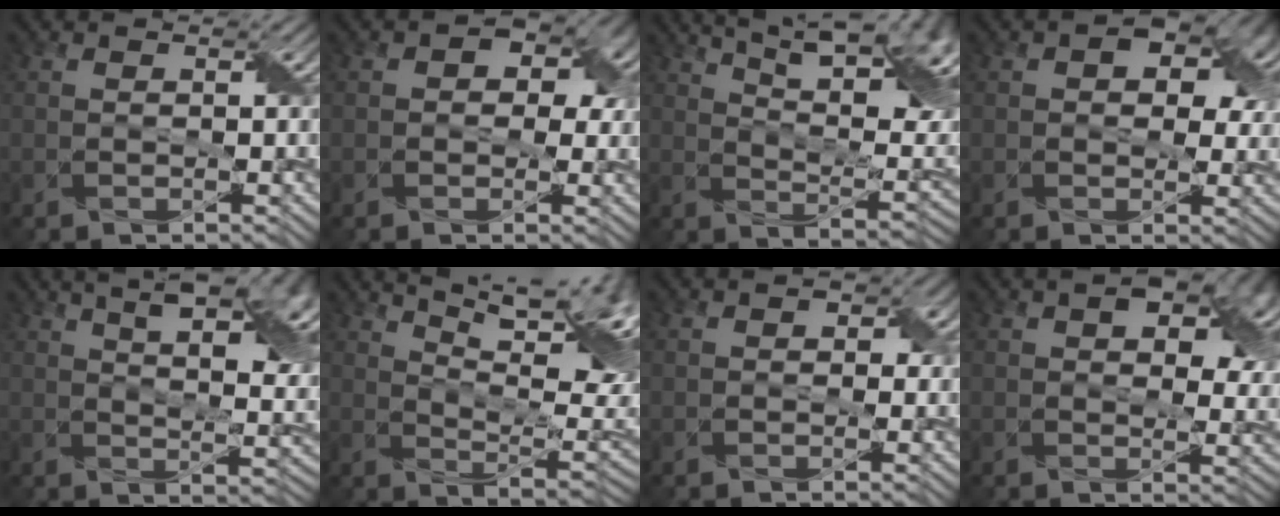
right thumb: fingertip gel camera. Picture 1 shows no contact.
{"total": 5.9, "force": [1.6, 4.3, 3.8], "torque": [-0.040, -0.005, 0.013]}
{"total": 17.7, "force": [9.7, 6.2, 13.4], "torque": [-0.203, 0.026, 0.146]}
{"total": 8.1, "force": [2.8, 5.2, 5.5], "torque": [-0.071, -0.003, 0.040]}
{"total": 13.7, "force": [6.3, 5.7, 10.7], "torque": [-0.155, 0.020, 0.087]}
{"total": 16.1, "force": [8.1, 5.5, 12.8], "torque": [-0.203, 0.026, 0.125]}
{"total": 2.6, "force": [0.5, 1.9, 1.7], "torque": [-0.023, -0.004, 0.009]}
{"total": 10.6, "force": [4.4, 6.1, 7.5], "torque": [-0.102, -0.001, 0.068]}